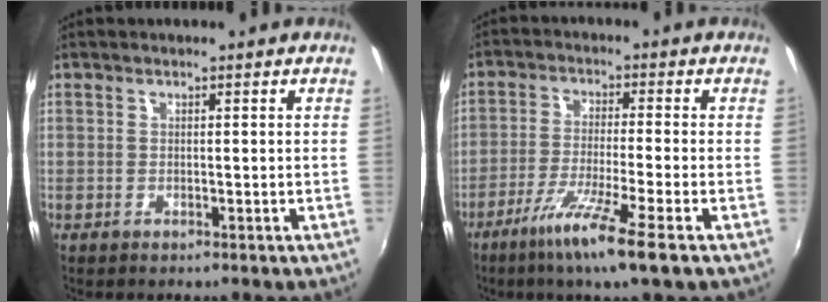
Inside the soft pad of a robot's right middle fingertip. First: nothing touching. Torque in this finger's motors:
{"motor_torque": [1.24, -0.90, 0.56, 0.17]}